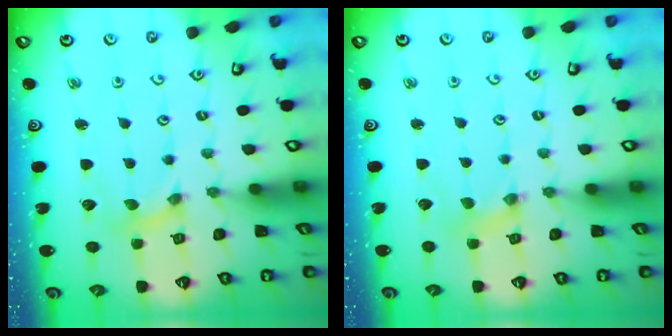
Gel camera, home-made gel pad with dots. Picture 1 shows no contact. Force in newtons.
{"total": 1.5, "press": 1.5, "slide": 0.3}